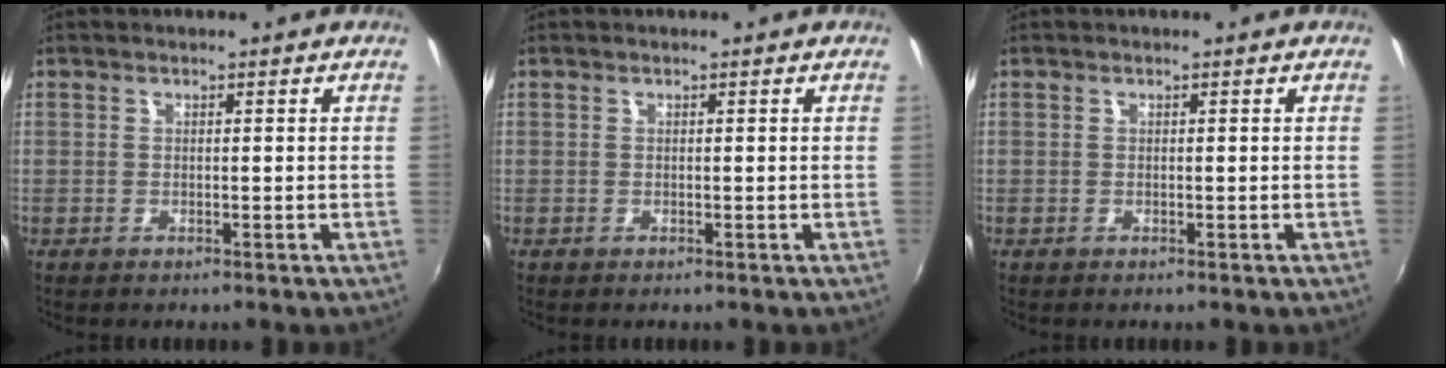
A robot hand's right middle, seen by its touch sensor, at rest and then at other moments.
{"total": 0.0}
{"total": 0.0}